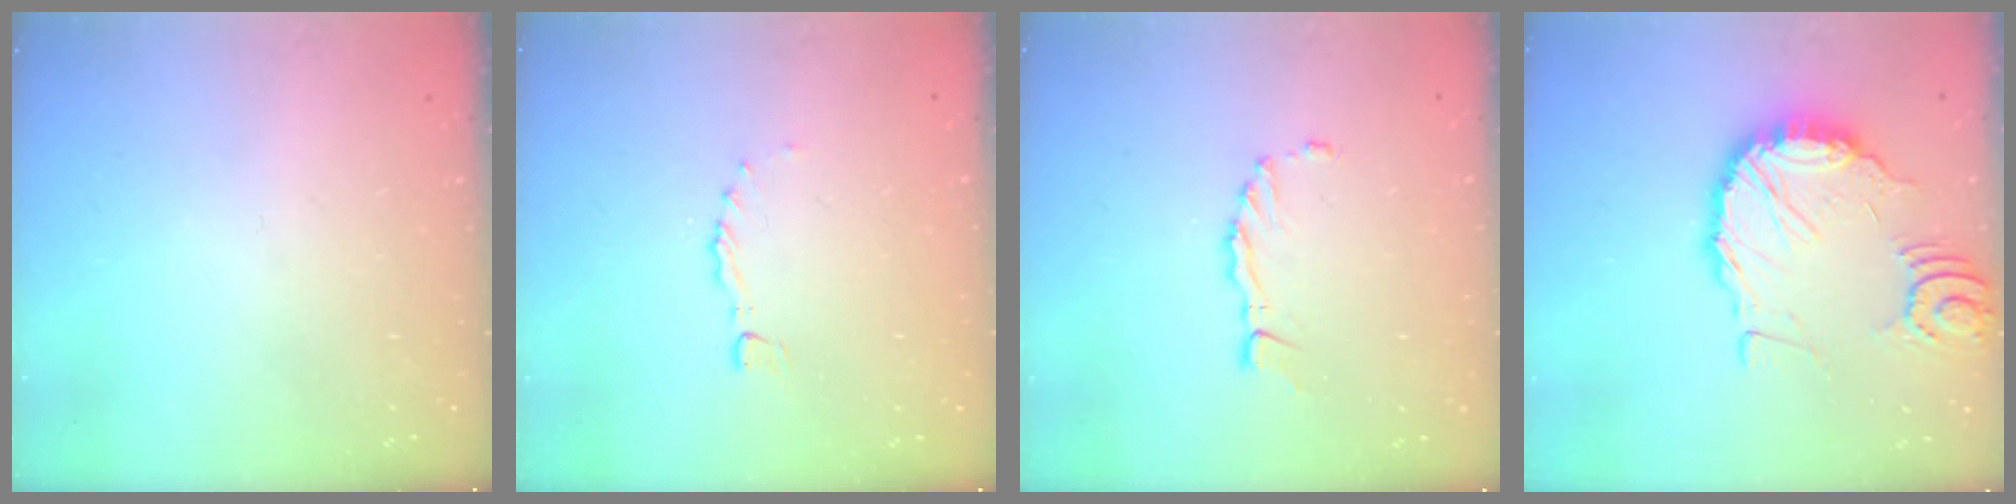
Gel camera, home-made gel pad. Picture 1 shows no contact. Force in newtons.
{"total": 0.0}
{"total": 2.7, "press": 2.7, "slide": 0.2}
{"total": 14.6, "press": 14.5, "slide": 1.9}